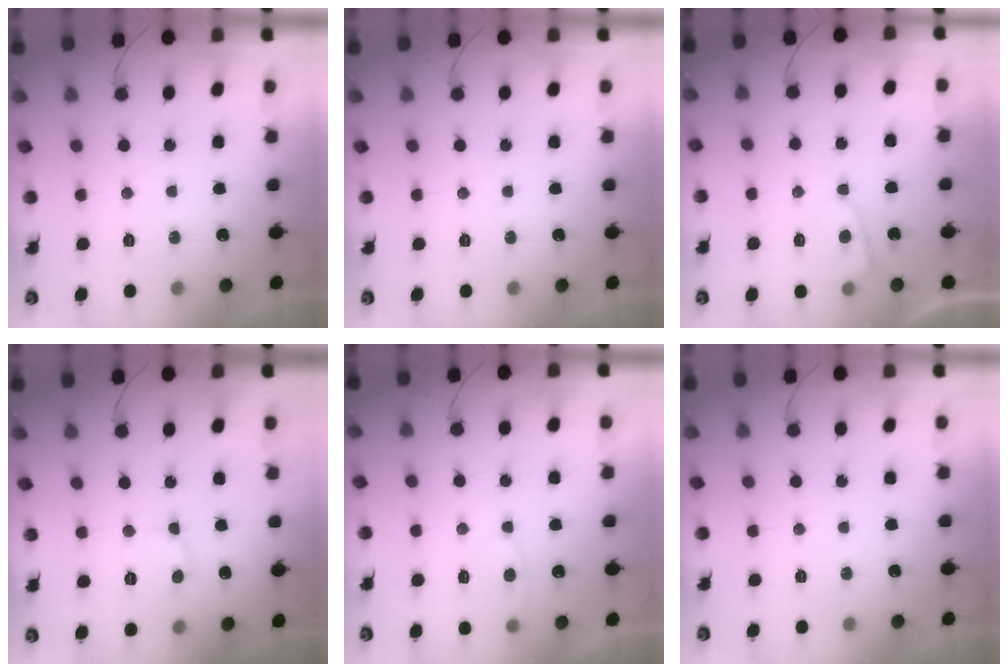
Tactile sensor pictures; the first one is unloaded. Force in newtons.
{"total": 0.0}
{"total": 2.1, "press": 2.1, "slide": 0.3}
{"total": 2.7, "press": 2.7, "slide": 0.2}
{"total": 4.9, "press": 4.8, "slide": 0.6}
{"total": 0.0}